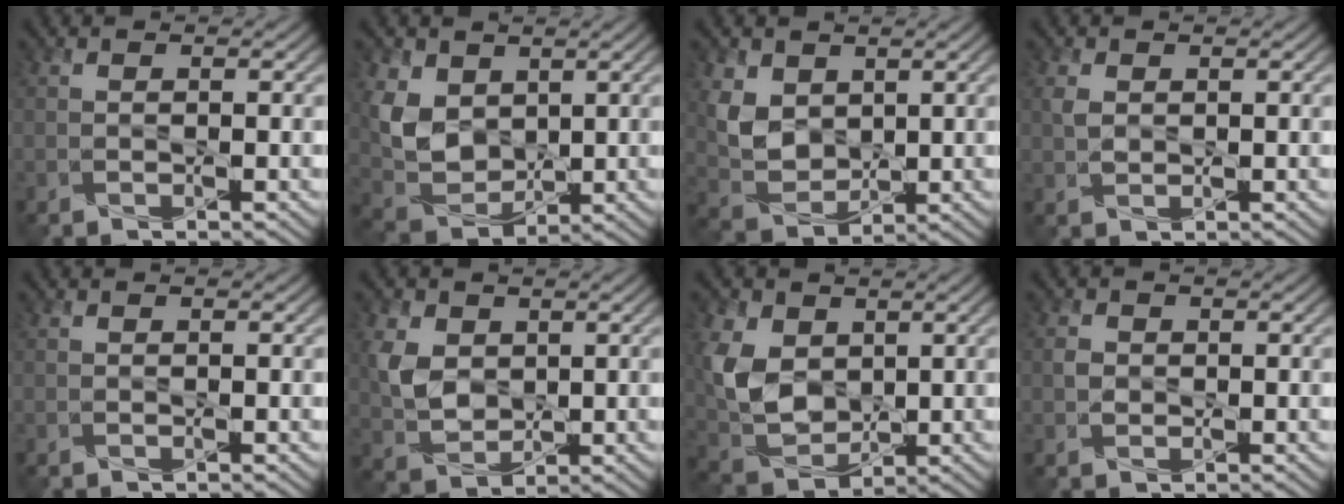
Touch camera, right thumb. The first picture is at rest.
{"total": 7.4, "force": [2.3, 5.6, 4.3], "torque": [-0.115, -0.011, 0.049]}
{"total": 5.8, "force": [2.1, 4.5, 3.1], "torque": [-0.083, -0.008, 0.043]}
{"total": 1.9, "force": [0.6, 1.4, 1.2], "torque": [-0.036, 0.000, 0.013]}
{"total": 0.0}
{"total": 6.0, "force": [1.4, 4.6, 3.7], "torque": [-0.096, -0.002, 0.031]}
{"total": 8.9, "force": [1.9, 6.6, 5.7], "torque": [-0.155, -0.002, 0.038]}
{"total": 1.5, "force": [0.1, 1.3, 0.6], "torque": [-0.014, -0.001, -0.003]}